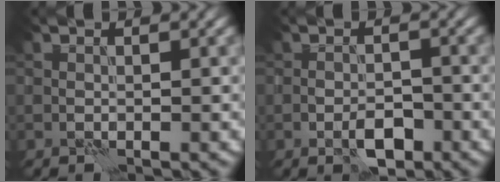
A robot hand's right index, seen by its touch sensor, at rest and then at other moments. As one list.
[{"total": 2.7, "force": [-1.5, 1.2, 1.9], "torque": [-0.028, 0.002, -0.023]}]